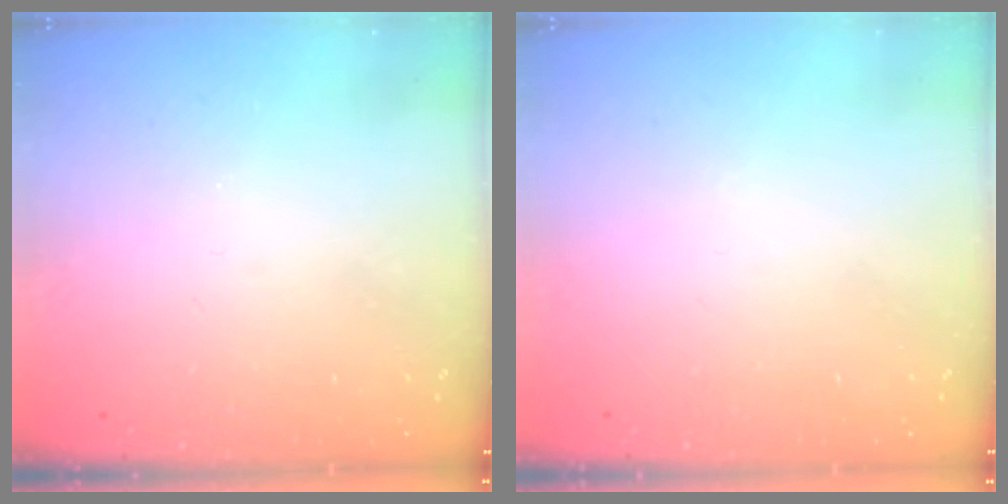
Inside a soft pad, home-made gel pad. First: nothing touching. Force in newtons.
{"total": 1.5, "press": 1.5, "slide": 0.1}